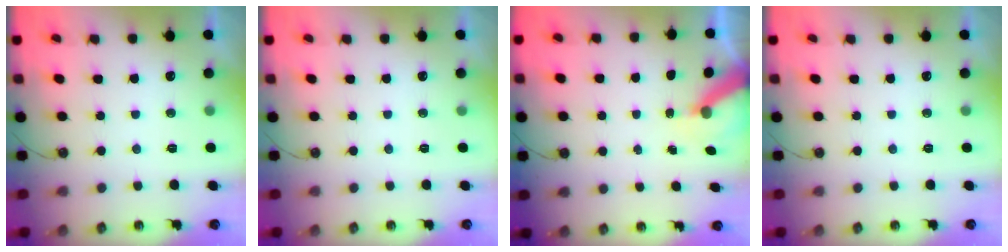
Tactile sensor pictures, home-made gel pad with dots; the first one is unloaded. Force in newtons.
{"total": 0.0}
{"total": 6.1, "press": 6.1, "slide": 0.5}
{"total": 0.0}